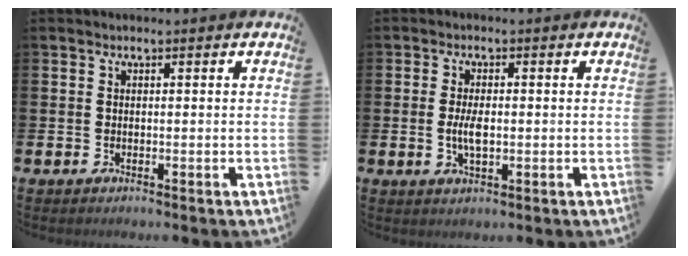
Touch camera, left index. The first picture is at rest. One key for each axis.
{"total": 3.5, "fx": -0.1, "fy": 1.5, "fz": 3.1, "tx": -0.064, "ty": 0.000, "tz": -0.005}